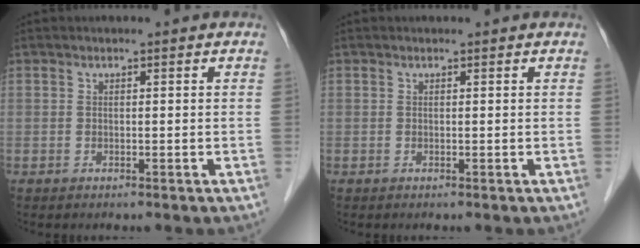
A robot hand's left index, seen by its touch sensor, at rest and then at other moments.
{"total": 0.0}